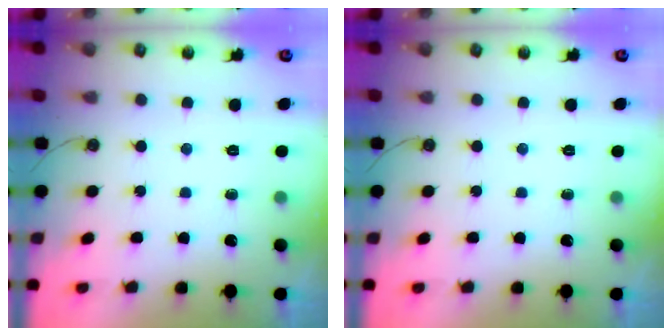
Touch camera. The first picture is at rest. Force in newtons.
{"total": 0.0}